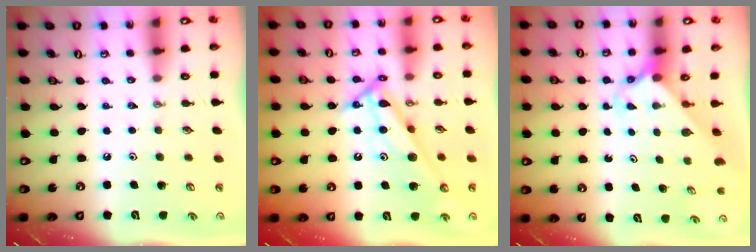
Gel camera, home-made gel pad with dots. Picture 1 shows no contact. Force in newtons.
{"total": 10.9, "press": 10.9, "slide": 0.7}
{"total": 2.5, "press": 2.4, "slide": 0.3}